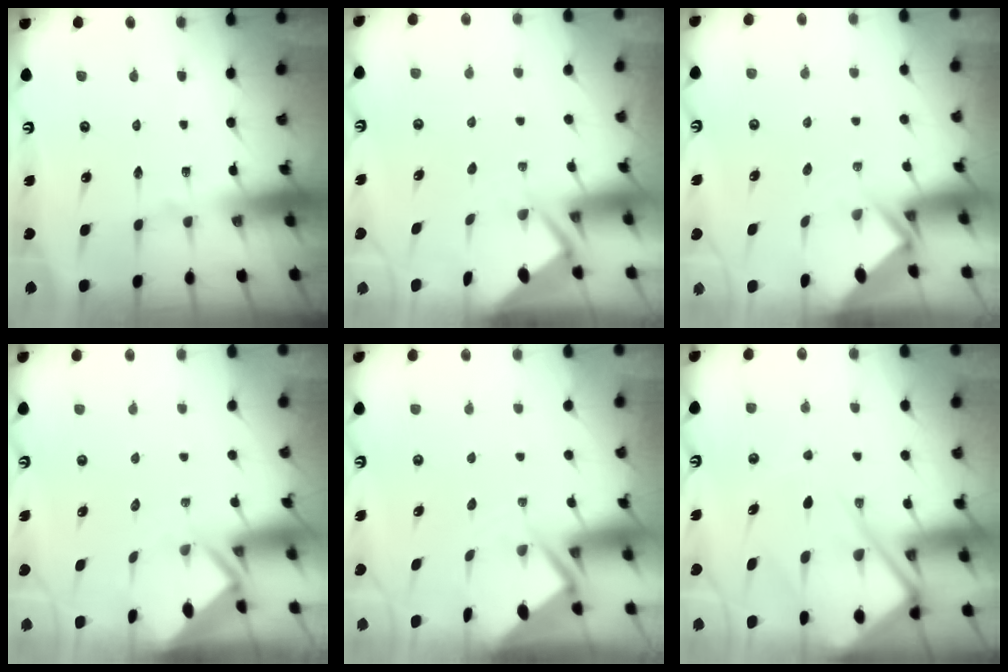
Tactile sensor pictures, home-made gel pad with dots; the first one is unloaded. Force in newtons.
{"total": 2.8, "press": 2.8, "slide": 0.4}
{"total": 2.5, "press": 2.5, "slide": 0.2}
{"total": 2.3, "press": 2.3, "slide": 0.2}
{"total": 3.6, "press": 3.6, "slide": 0.3}
{"total": 13.9, "press": 13.8, "slide": 1.7}